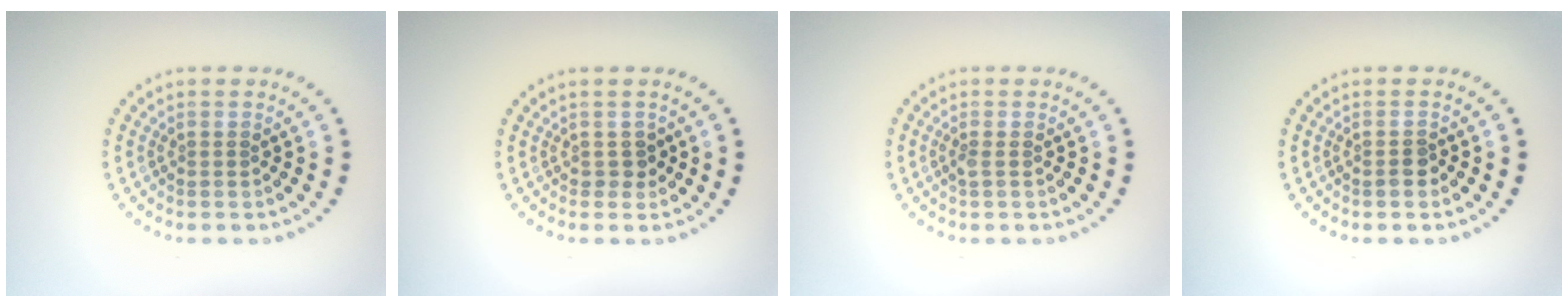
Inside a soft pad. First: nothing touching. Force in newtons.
{"total": 1.2, "press": 1.0, "slide": 0.5}
{"total": 0.7, "press": 0.6, "slide": 0.3}
{"total": 1.3, "press": 1.1, "slide": 0.5}